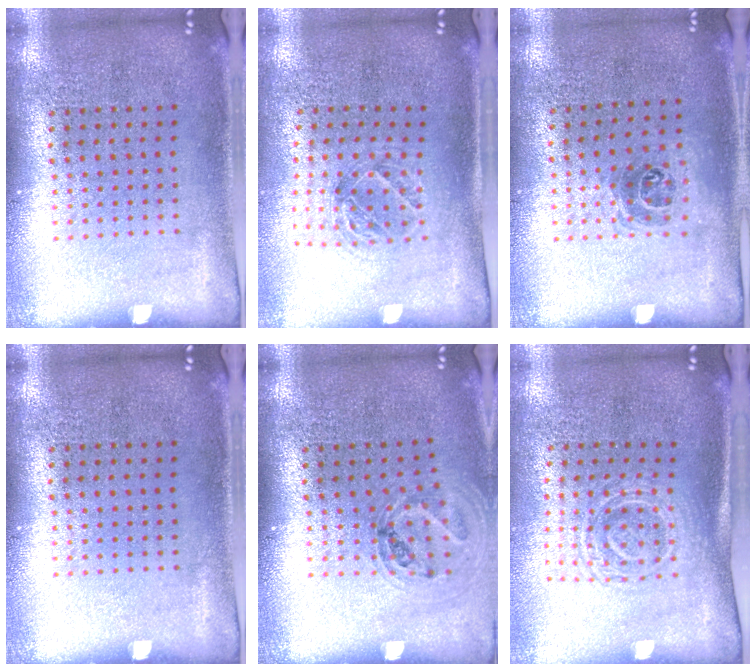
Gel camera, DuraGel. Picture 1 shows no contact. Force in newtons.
{"total": 1.1, "press": 1.1, "slide": 0.2}
{"total": 0.9, "press": 0.8, "slide": 0.5}
{"total": 0.0}
{"total": 0.9, "press": 0.9, "slide": 0.0}
{"total": 1.7, "press": 1.4, "slide": 1.0}